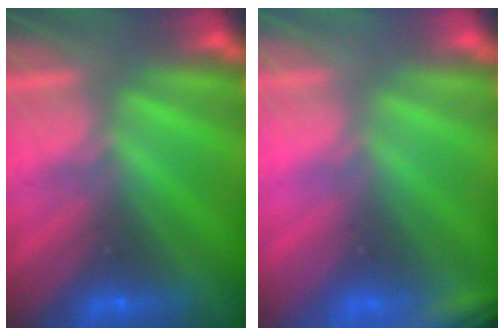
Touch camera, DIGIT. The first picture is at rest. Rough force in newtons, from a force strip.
{"total": 2.4}